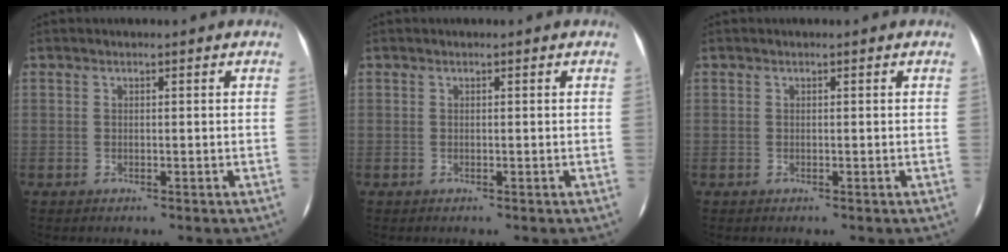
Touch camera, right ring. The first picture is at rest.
{"total": 0.0}
{"total": 0.0}